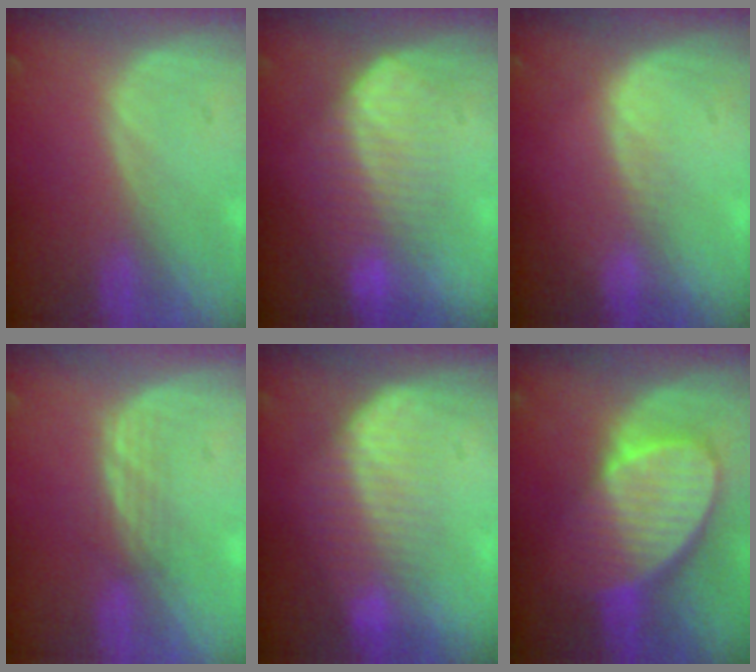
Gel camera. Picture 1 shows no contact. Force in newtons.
{"total": 6.8, "press": 6.7, "slide": 1.4}
{"total": 1.6, "press": 1.6, "slide": 0.1}
{"total": 2.4, "press": 2.3, "slide": 0.5}
{"total": 7.1, "press": 6.5, "slide": 2.8}
{"total": 9.7, "press": 8.6, "slide": 4.6}